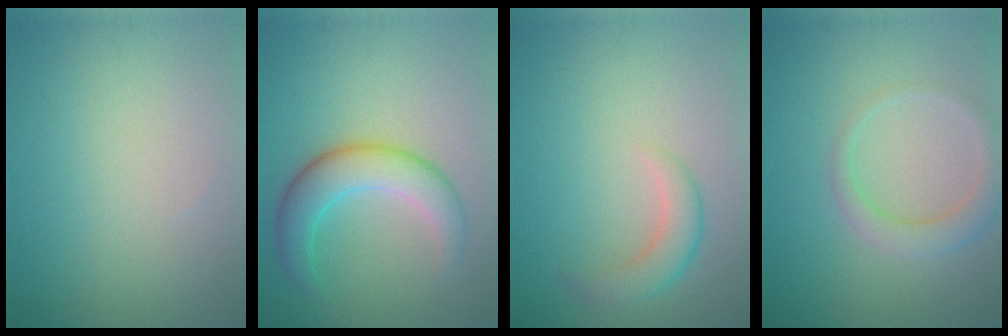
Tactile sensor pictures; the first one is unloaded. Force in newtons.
{"total": 5.1, "press": 5.1, "slide": 0.1}
{"total": 2.7, "press": 2.7, "slide": 0.2}
{"total": 2.9, "press": 2.9, "slide": 0.2}